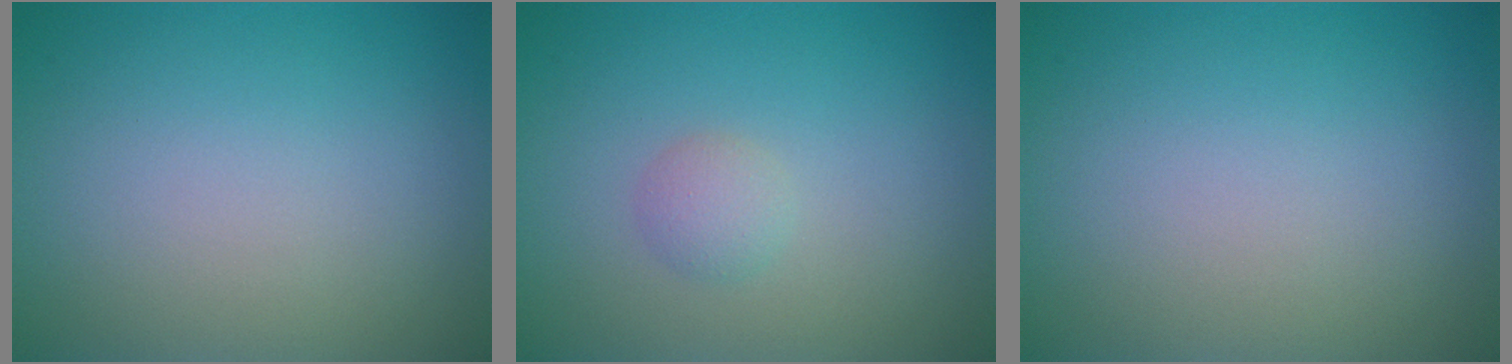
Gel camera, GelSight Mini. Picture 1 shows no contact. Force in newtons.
{"total": 1.3, "press": 1.3, "slide": 0.1}
{"total": 0.0}